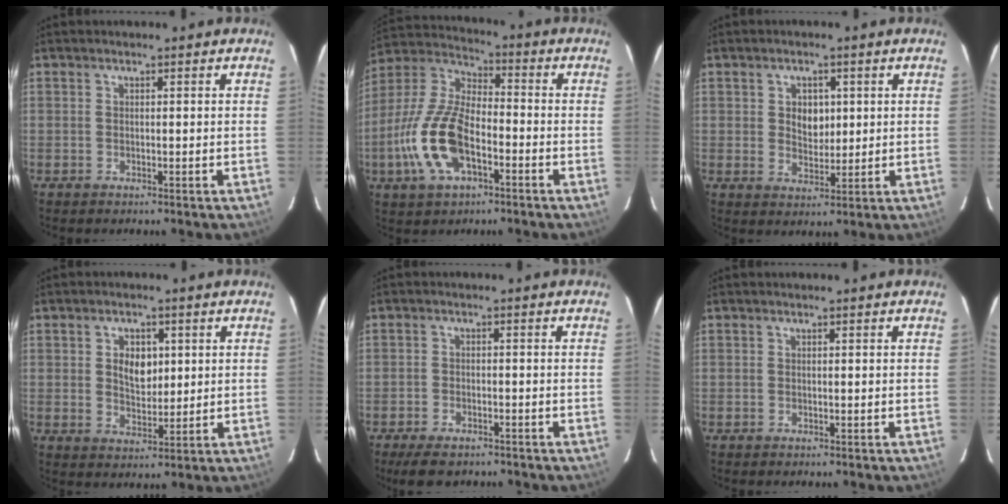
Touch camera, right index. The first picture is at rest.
{"total": 15.7, "force": [-5.7, 7.2, 12.7], "torque": [-0.281, -0.001, -0.112]}
{"total": 4.7, "force": [0.9, 3.6, 2.8], "torque": [-0.044, 0.005, 0.020]}
{"total": 5.6, "force": [1.3, 3.7, 4.0], "torque": [-0.064, 0.005, 0.027]}
{"total": 6.4, "force": [-5.0, 2.6, 3.0], "torque": [-0.076, -0.008, -0.079]}
{"total": 0.0}